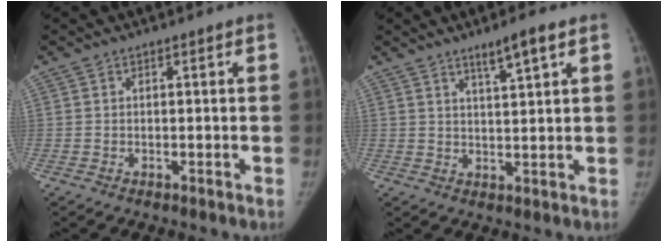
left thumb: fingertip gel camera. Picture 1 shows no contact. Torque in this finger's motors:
{"motor_torque": [0.30, -0.25, 0.48, -0.79, 0.01]}